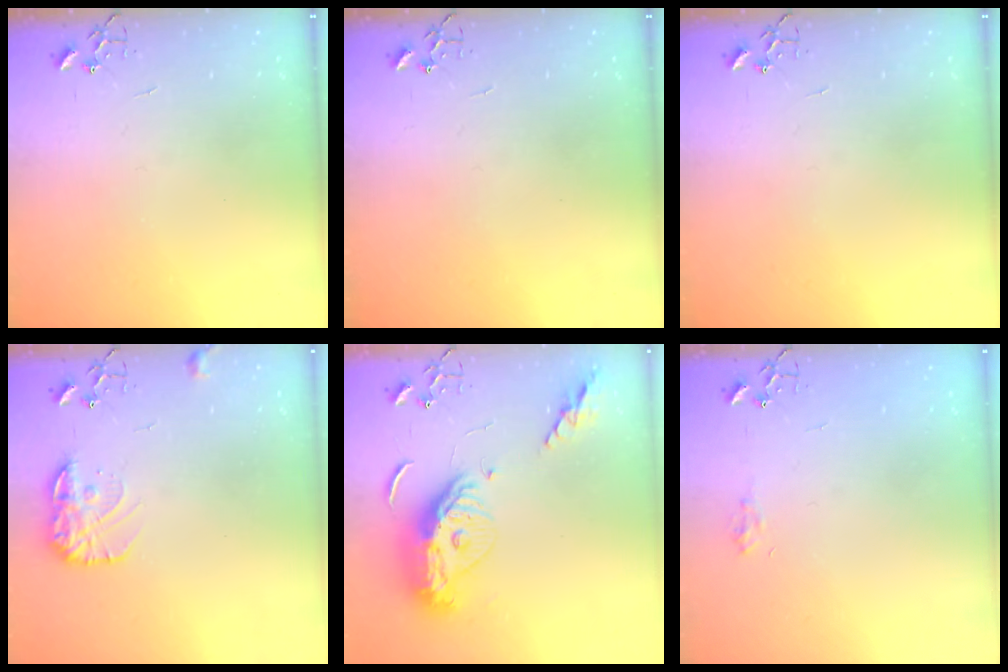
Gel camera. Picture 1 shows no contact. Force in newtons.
{"total": 0.0}
{"total": 0.0}
{"total": 11.9, "press": 11.9, "slide": 0.4}
{"total": 14.7, "press": 14.6, "slide": 1.6}
{"total": 6.7, "press": 6.6, "slide": 0.7}